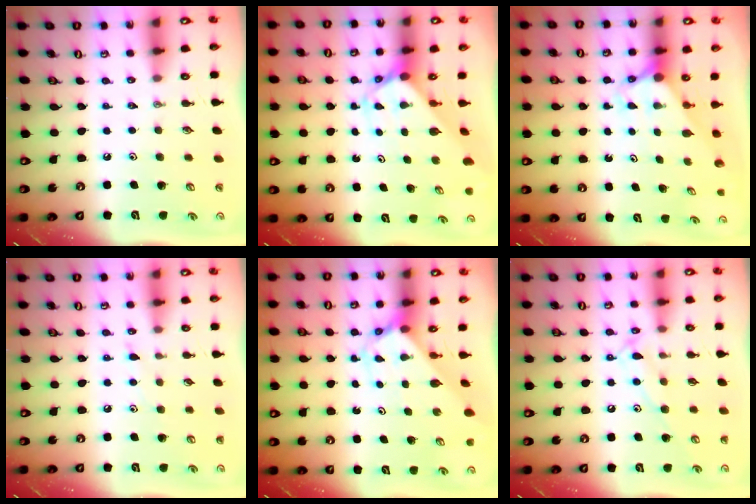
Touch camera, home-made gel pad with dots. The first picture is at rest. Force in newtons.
{"total": 2.5, "press": 2.4, "slide": 0.3}
{"total": 2.9, "press": 2.9, "slide": 0.0}
{"total": 5.7, "press": 5.6, "slide": 0.6}
{"total": 2.6, "press": 2.6, "slide": 0.2}
{"total": 11.1, "press": 11.1, "slide": 0.6}